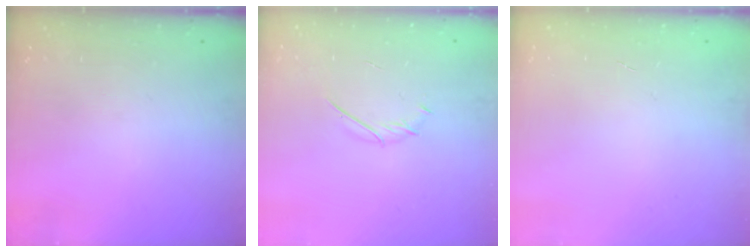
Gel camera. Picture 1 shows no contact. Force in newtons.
{"total": 1.9, "press": 1.8, "slide": 0.6}
{"total": 0.0}